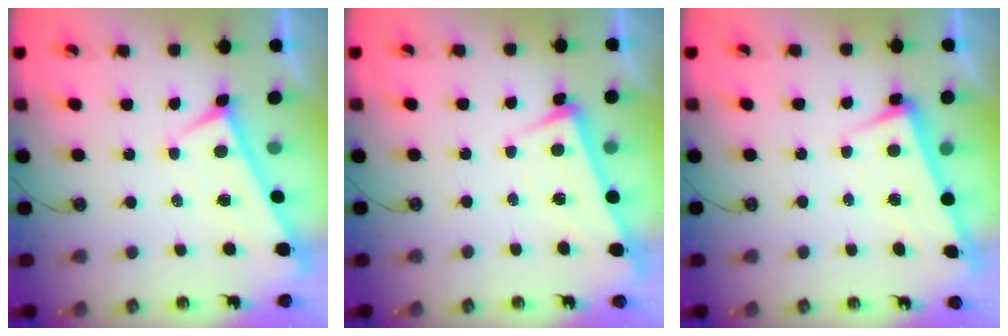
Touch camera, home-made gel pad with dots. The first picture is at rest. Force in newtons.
{"total": 1.6, "press": 1.5, "slide": 0.5}
{"total": 2.5, "press": 2.3, "slide": 0.8}